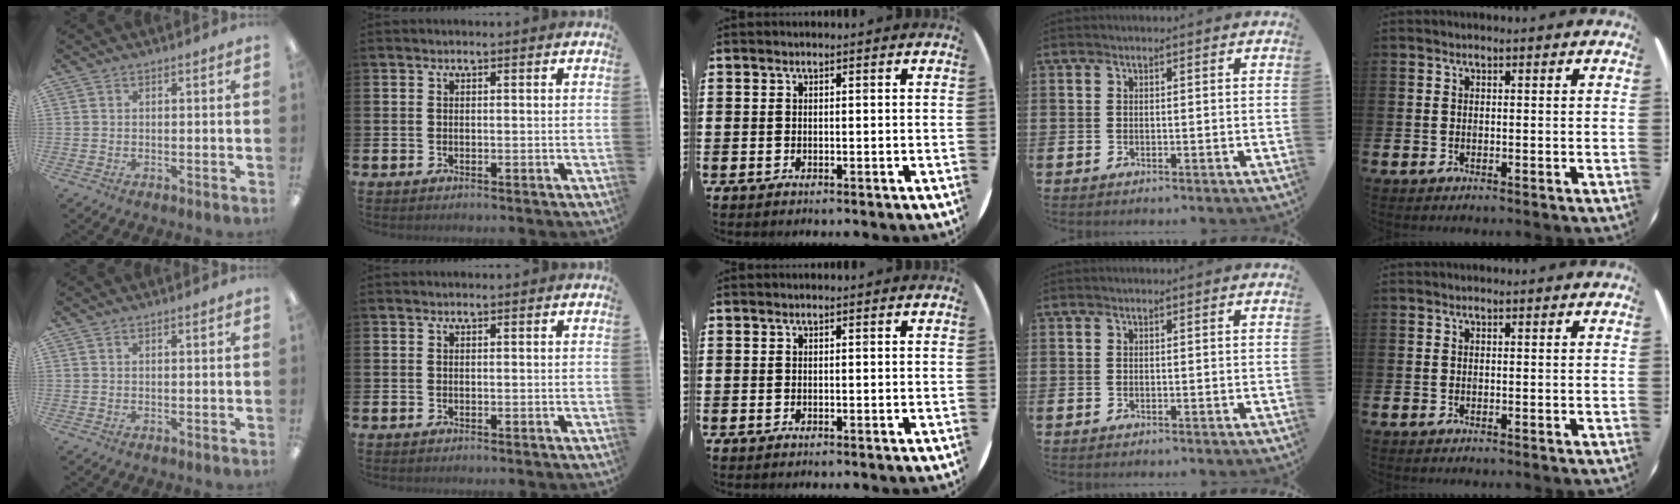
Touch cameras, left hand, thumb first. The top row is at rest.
{"thumb": {"total": 0.8, "force": [0.6, 0.0, 0.5], "torque": [-0.010, -0.001, 0.011]}}